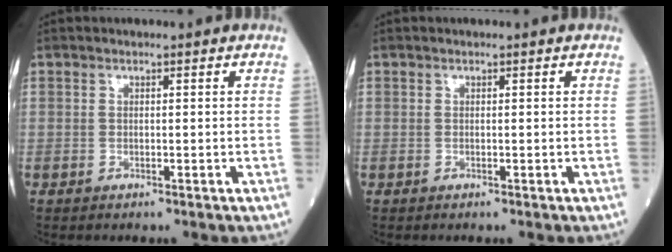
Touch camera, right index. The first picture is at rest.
{"total": 0.0}